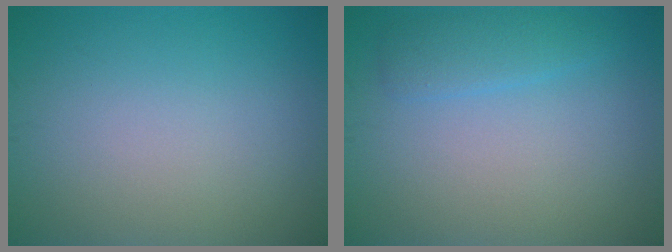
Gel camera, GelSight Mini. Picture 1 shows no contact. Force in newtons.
{"total": 1.9, "press": 1.9, "slide": 0.2}